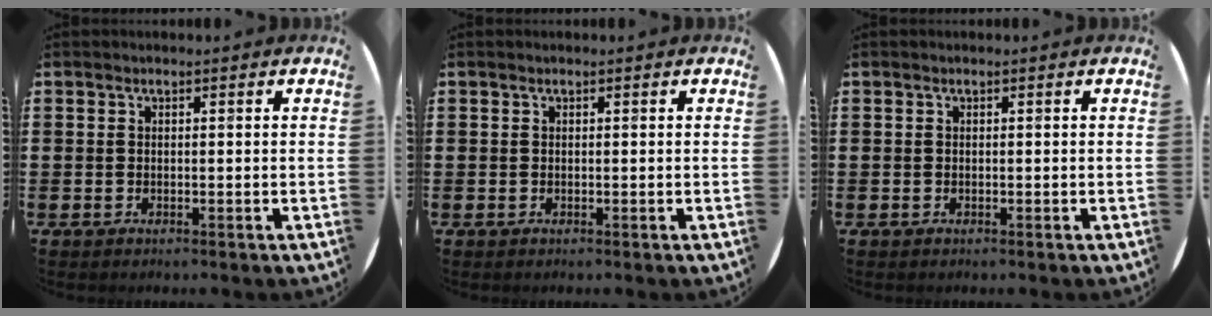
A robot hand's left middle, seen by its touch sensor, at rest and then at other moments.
{"total": 0.0}
{"total": 0.0}